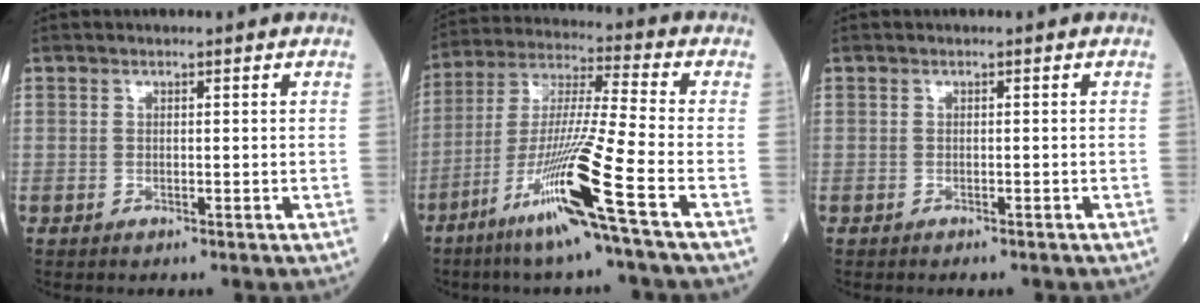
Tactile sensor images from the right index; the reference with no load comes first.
{"total": 15.3, "force": [-7.5, -2.2, 13.2], "torque": [-0.262, -0.028, -0.146]}
{"total": 1.3, "force": [-1.2, 0.2, 0.5], "torque": [-0.011, -0.003, -0.014]}